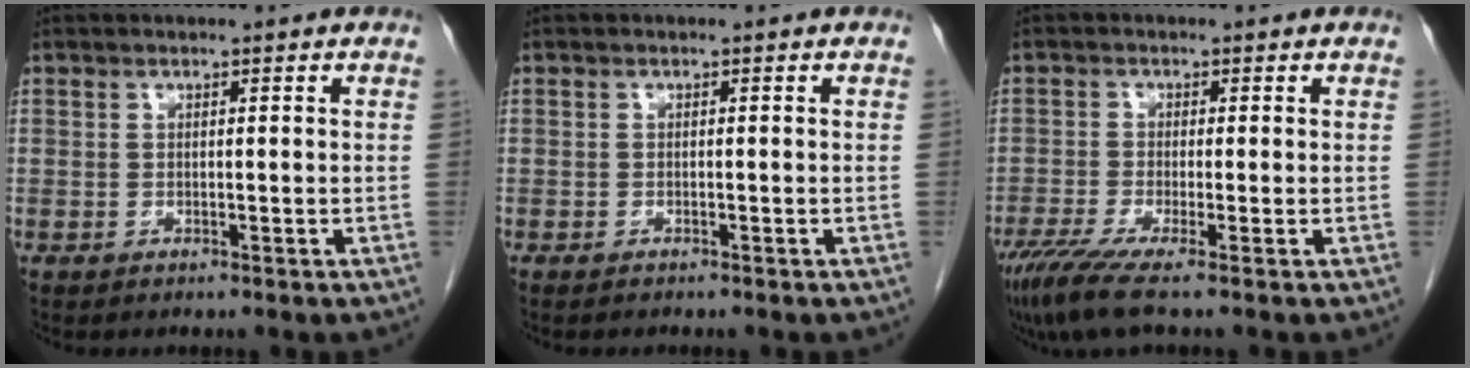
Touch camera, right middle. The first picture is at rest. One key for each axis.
{"total": 0.6, "fx": -0.5, "fy": 0.1, "fz": 0.2, "tx": -0.009, "ty": -0.001, "tz": -0.008}
{"total": 6.3, "fx": -4.4, "fy": -0.3, "fz": 4.4, "tx": -0.080, "ty": -0.020, "tz": -0.083}